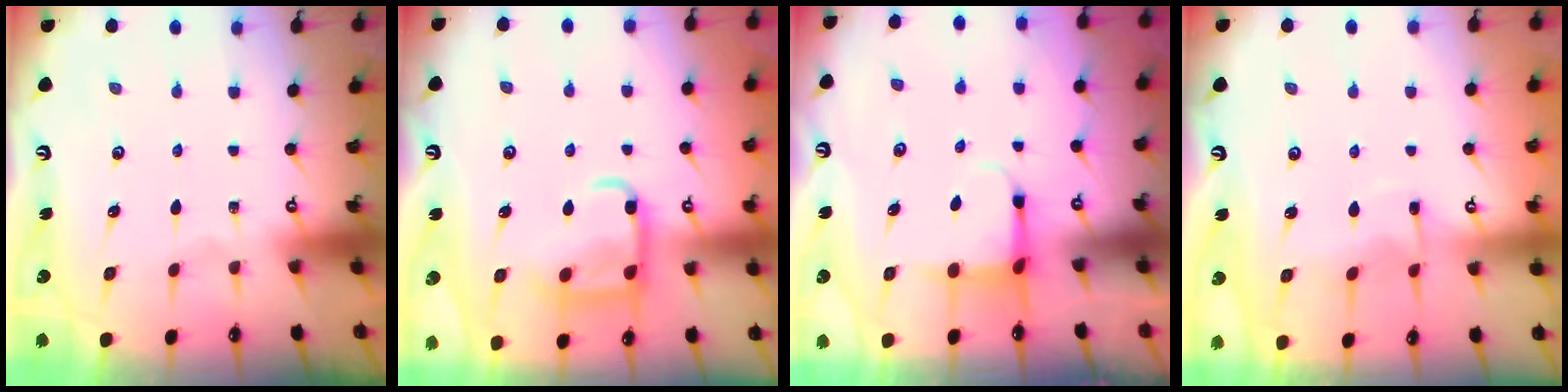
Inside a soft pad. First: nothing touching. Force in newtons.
{"total": 12.3, "press": 12.2, "slide": 1.3}
{"total": 3.9, "press": 3.8, "slide": 1.1}
{"total": 4.3, "press": 4.3, "slide": 0.5}